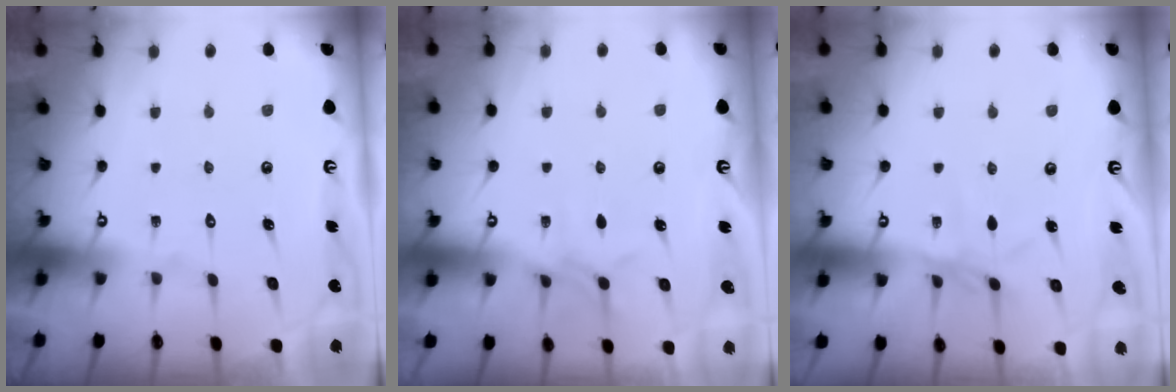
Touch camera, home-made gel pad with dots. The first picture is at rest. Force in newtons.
{"total": 5.9, "press": 5.9, "slide": 0.7}
{"total": 4.1, "press": 4.1, "slide": 0.4}